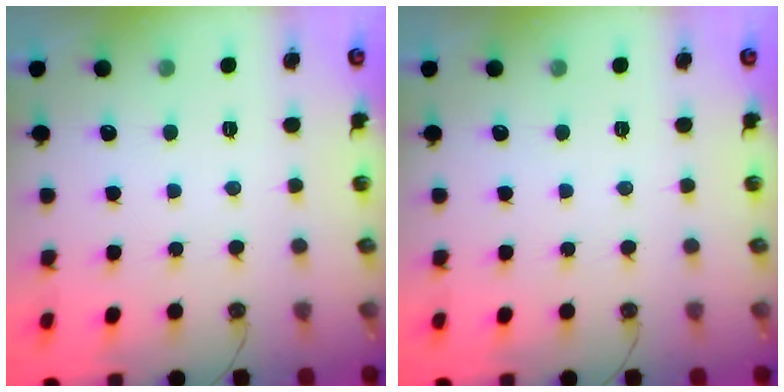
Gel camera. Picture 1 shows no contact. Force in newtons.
{"total": 0.0}